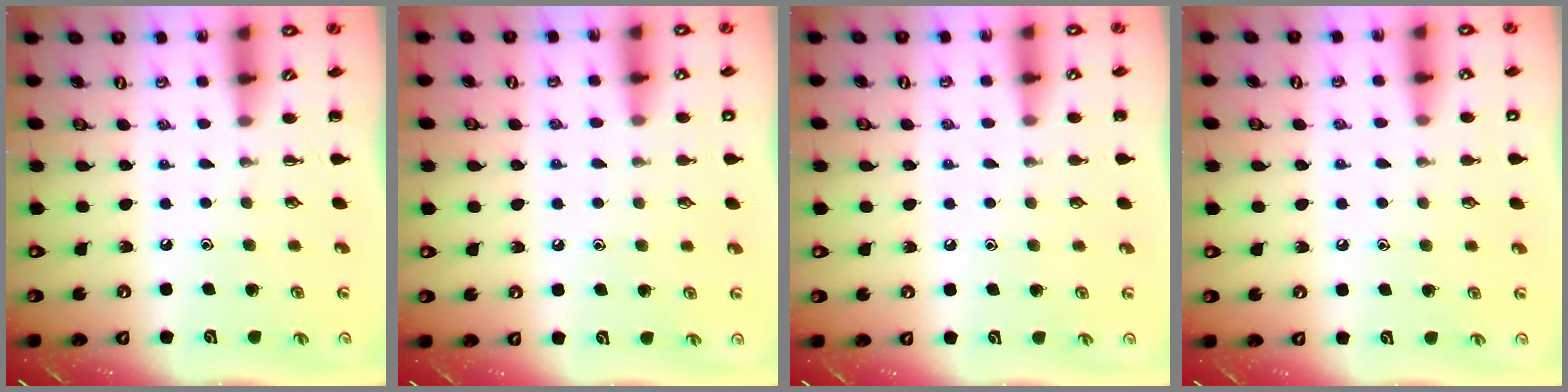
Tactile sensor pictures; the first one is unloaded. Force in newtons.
{"total": 7.6, "press": 7.1, "slide": 2.7}
{"total": 4.3, "press": 4.0, "slide": 1.6}
{"total": 6.9, "press": 6.5, "slide": 2.3}